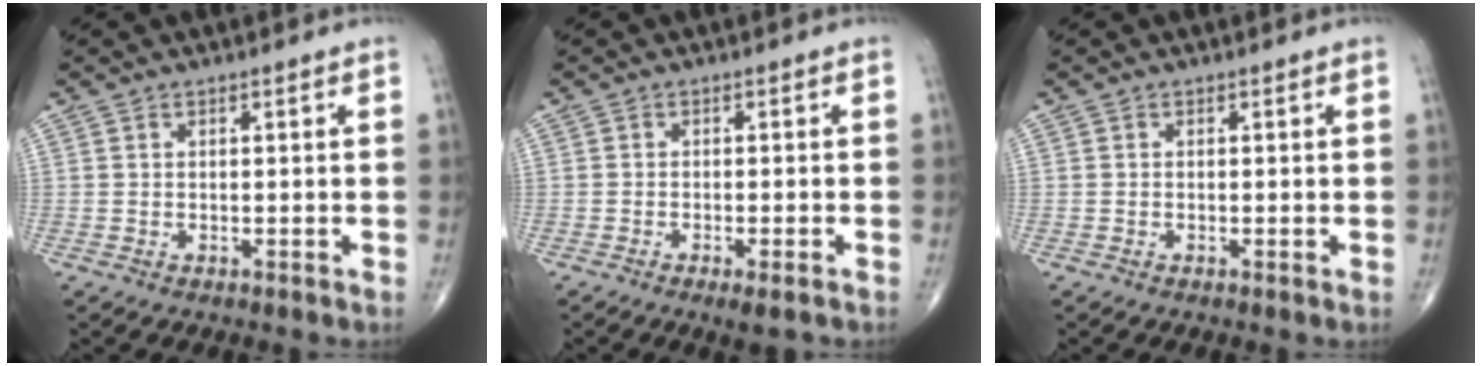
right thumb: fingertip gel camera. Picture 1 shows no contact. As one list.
[{"total": 2.9, "force": [-1.7, 0.5, 2.2], "torque": [-0.039, -0.002, -0.027]}, {"total": 0.0}]